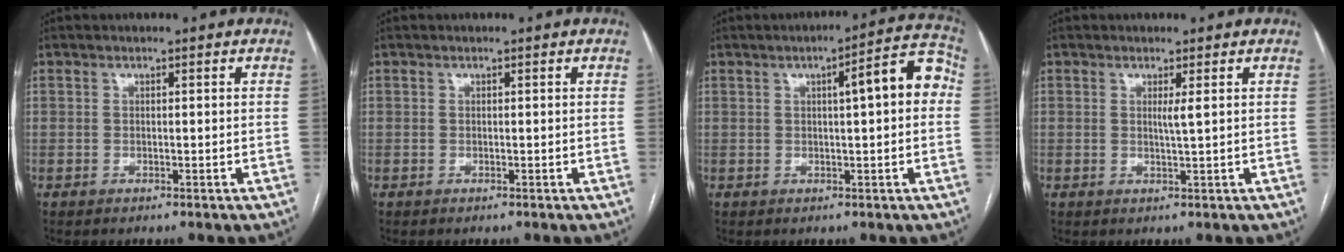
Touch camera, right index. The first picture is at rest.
{"total": 0.0}
{"total": 8.3, "force": [1.1, 1.4, 8.1], "torque": [-0.102, 0.029, 0.009]}
{"total": 1.3, "force": [0.5, -0.3, 1.2], "torque": [-0.024, -0.005, 0.009]}